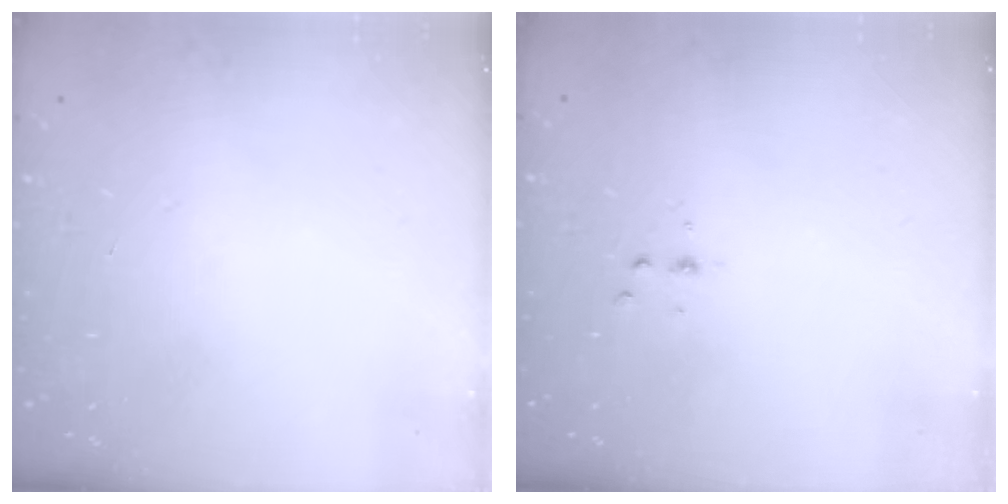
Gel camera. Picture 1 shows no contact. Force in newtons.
{"total": 3.2, "press": 3.1, "slide": 0.4}